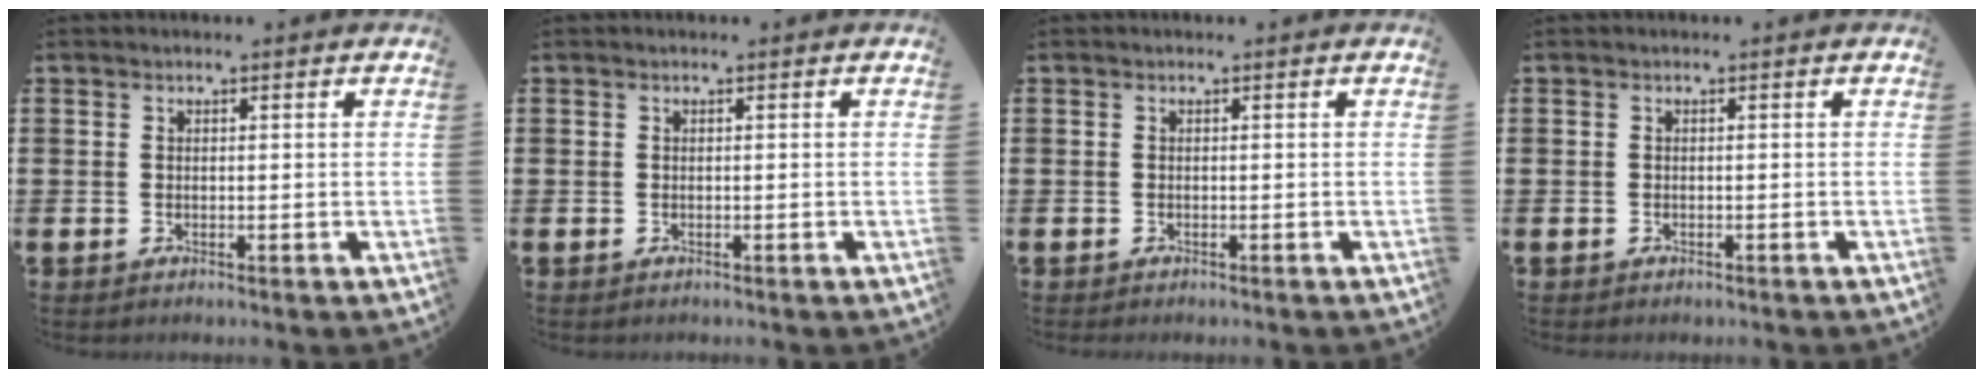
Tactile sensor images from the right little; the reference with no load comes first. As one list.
[{"total": 0.0}, {"total": 0.0}, {"total": 0.0}]